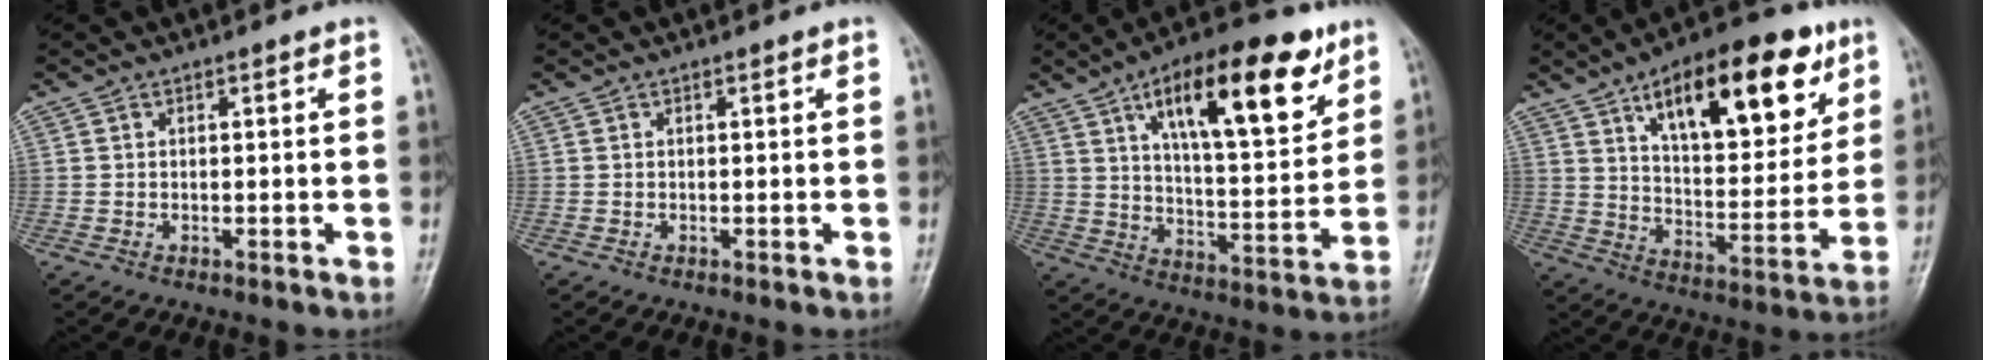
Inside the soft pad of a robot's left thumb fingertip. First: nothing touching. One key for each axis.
{"total": 0.0}
{"total": 21.3, "fx": 10.8, "fy": 7.9, "fz": 16.6, "tx": -0.216, "ty": -0.037, "tz": 0.171}
{"total": 23.1, "fx": 11.6, "fy": 10.0, "fz": 17.3, "tx": -0.212, "ty": -0.037, "tz": 0.183}